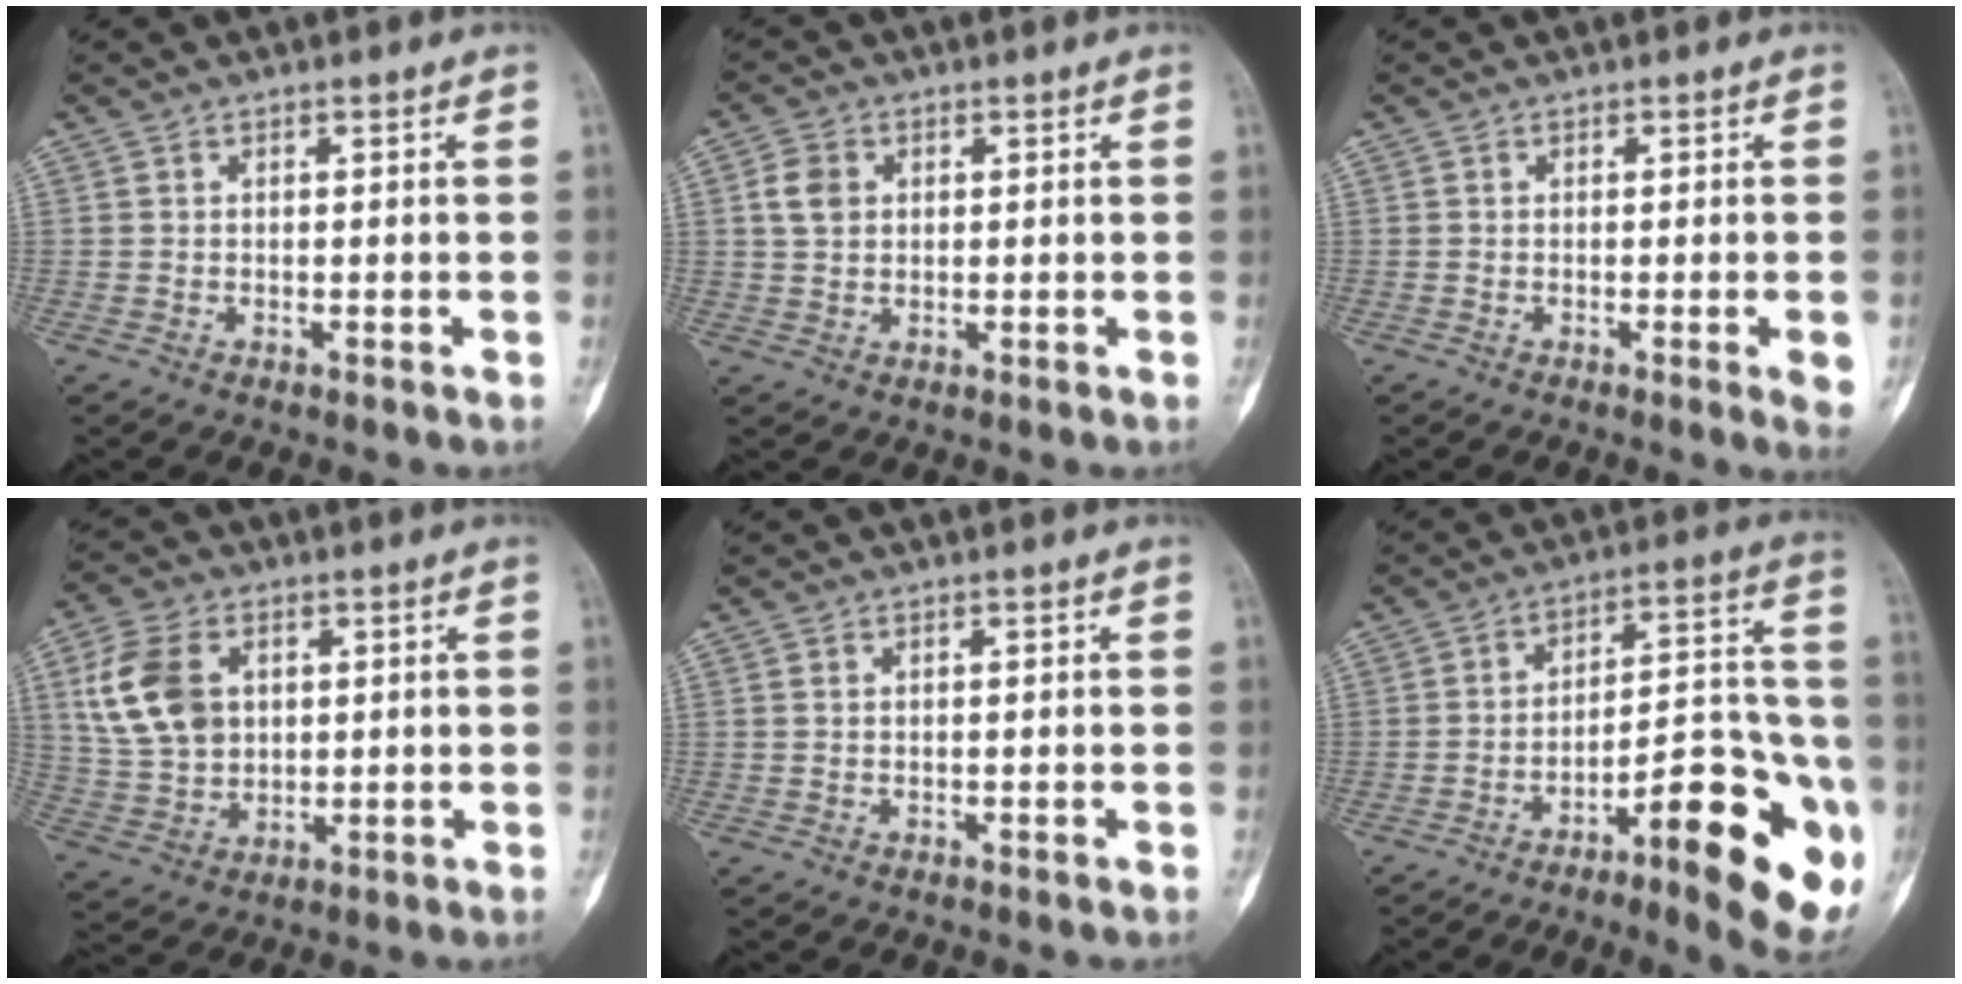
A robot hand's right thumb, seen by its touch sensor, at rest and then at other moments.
{"total": 4.8, "force": [1.0, 3.8, 2.7], "torque": [-0.038, 0.003, 0.016]}
{"total": 2.9, "force": [-1.0, 0.4, 2.7], "torque": [-0.030, -0.005, -0.015]}
{"total": 12.6, "force": [3.2, 9.1, 8.1], "torque": [-0.139, -0.004, 0.068]}
{"total": 0.0}
{"total": 20.8, "force": [-9.2, 5.8, 17.7], "torque": [-0.197, 0.060, -0.127]}